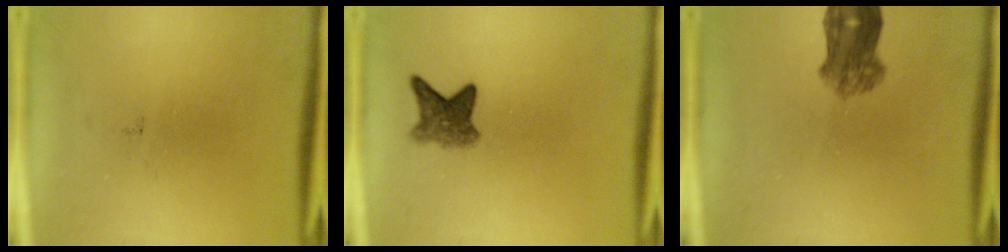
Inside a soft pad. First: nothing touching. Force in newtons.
{"total": 4.1}
{"total": 5.0}